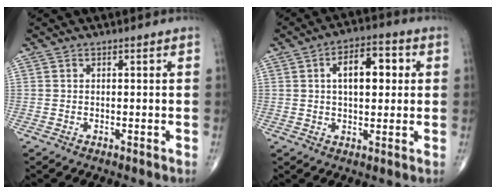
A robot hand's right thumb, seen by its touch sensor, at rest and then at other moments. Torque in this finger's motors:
{"motor_torque": [1.28, 3.72, 1.32, 0.46, 0.13]}